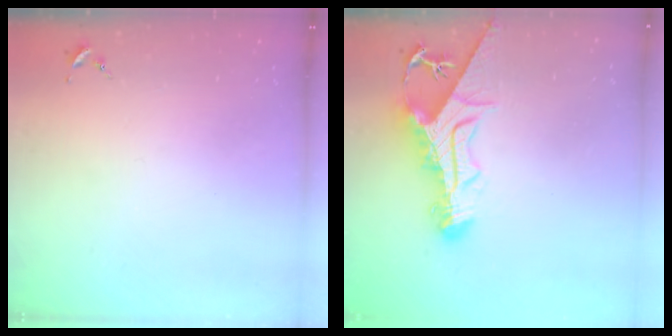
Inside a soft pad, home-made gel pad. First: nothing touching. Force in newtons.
{"total": 16.2, "press": 16.1, "slide": 1.6}